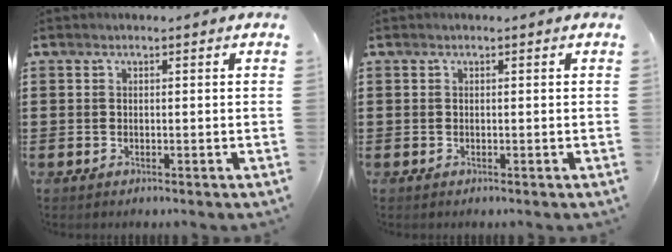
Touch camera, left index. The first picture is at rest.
{"total": 0.0}